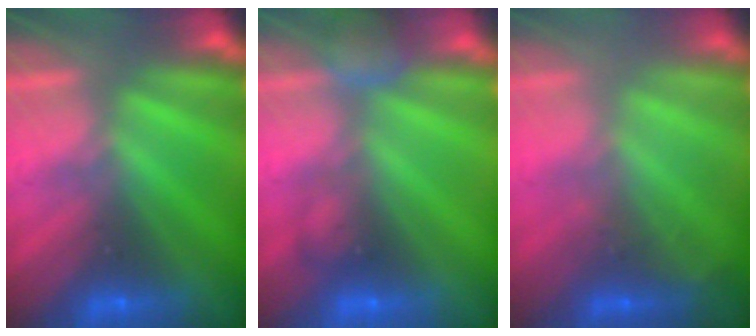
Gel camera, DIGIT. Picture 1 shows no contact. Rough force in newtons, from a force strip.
{"total": 2.5}
{"total": 2.2}